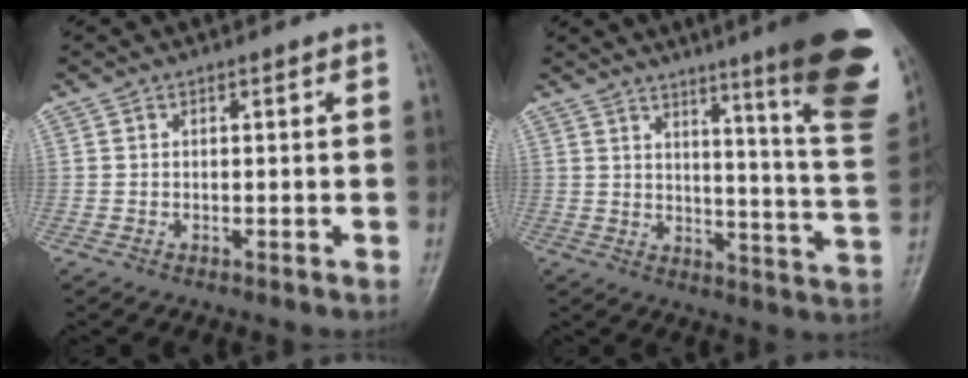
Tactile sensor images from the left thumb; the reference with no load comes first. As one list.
[{"total": 22.1, "force": [13.2, 2.1, 17.6], "torque": [-0.203, -0.080, 0.167]}]